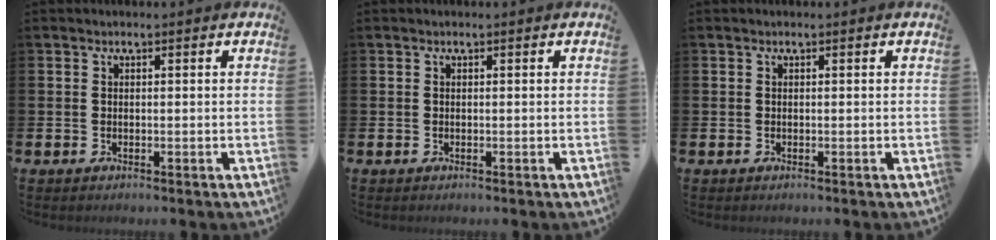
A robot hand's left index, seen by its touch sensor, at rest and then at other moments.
{"total": 0.0}
{"total": 0.0}